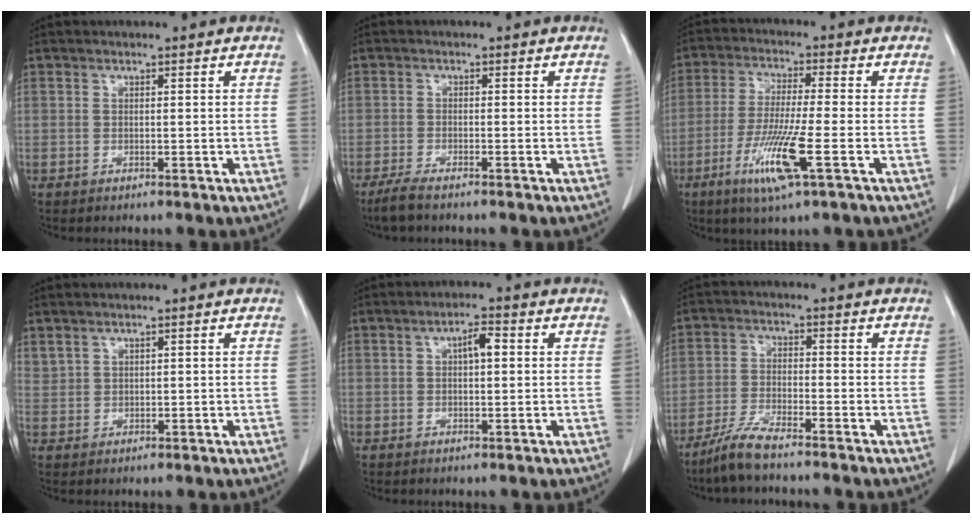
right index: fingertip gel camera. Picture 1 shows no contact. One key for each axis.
{"total": 3.4, "fx": -2.7, "fy": 0.3, "fz": 1.9, "tx": -0.042, "ty": -0.009, "tz": -0.049}
{"total": 10.1, "fx": -4.0, "fy": 0.0, "fz": 9.2, "tx": -0.185, "ty": -0.022, "tz": -0.077}
{"total": 1.7, "fx": 1.4, "fy": 0.9, "fz": 0.3, "tx": 0.000, "ty": 0.008, "tz": 0.033}
{"total": 3.2, "fx": 0.7, "fy": 0.9, "fz": 3.0, "tx": -0.050, "ty": 0.008, "tz": 0.010}
{"total": 5.6, "fx": -4.7, "fy": 0.2, "fz": 3.1, "tx": -0.070, "ty": -0.017, "tz": -0.097}